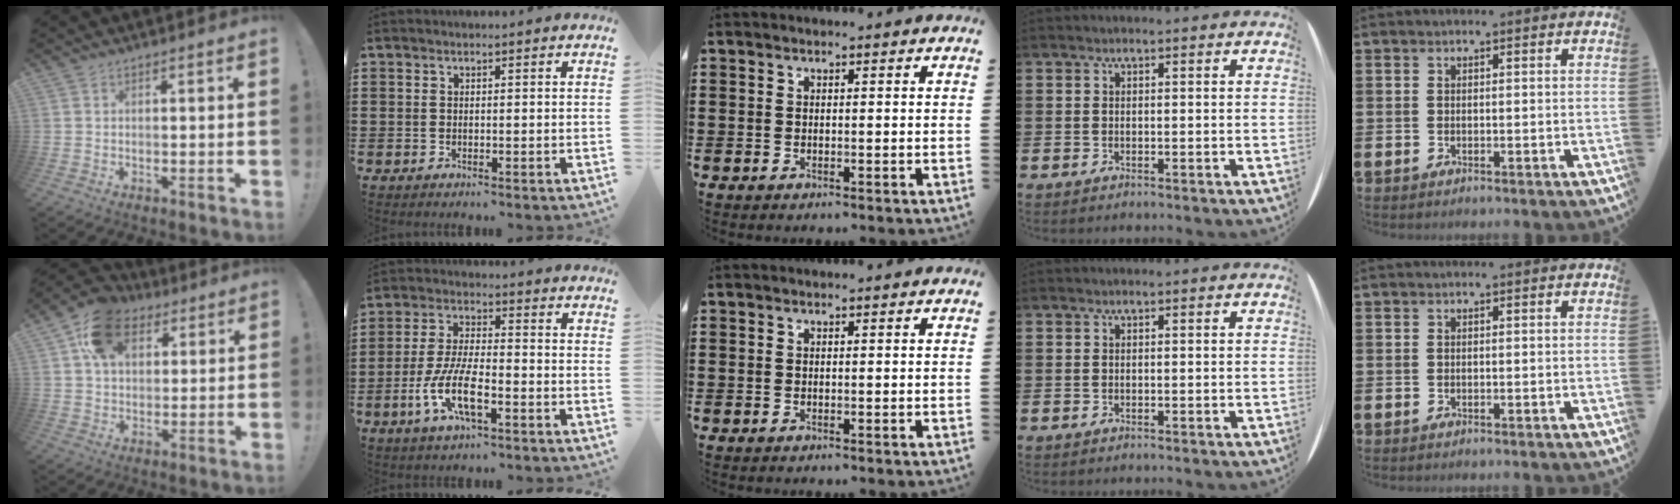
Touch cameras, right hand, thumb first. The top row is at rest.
{"thumb": {"total": 14.4, "force": [6.3, 10.3, 7.9], "torque": [-0.121, -0.012, 0.122]}, "index": {"total": 8.9, "force": [-3.6, 2.6, 7.7], "torque": [-0.179, -0.015, -0.073]}}